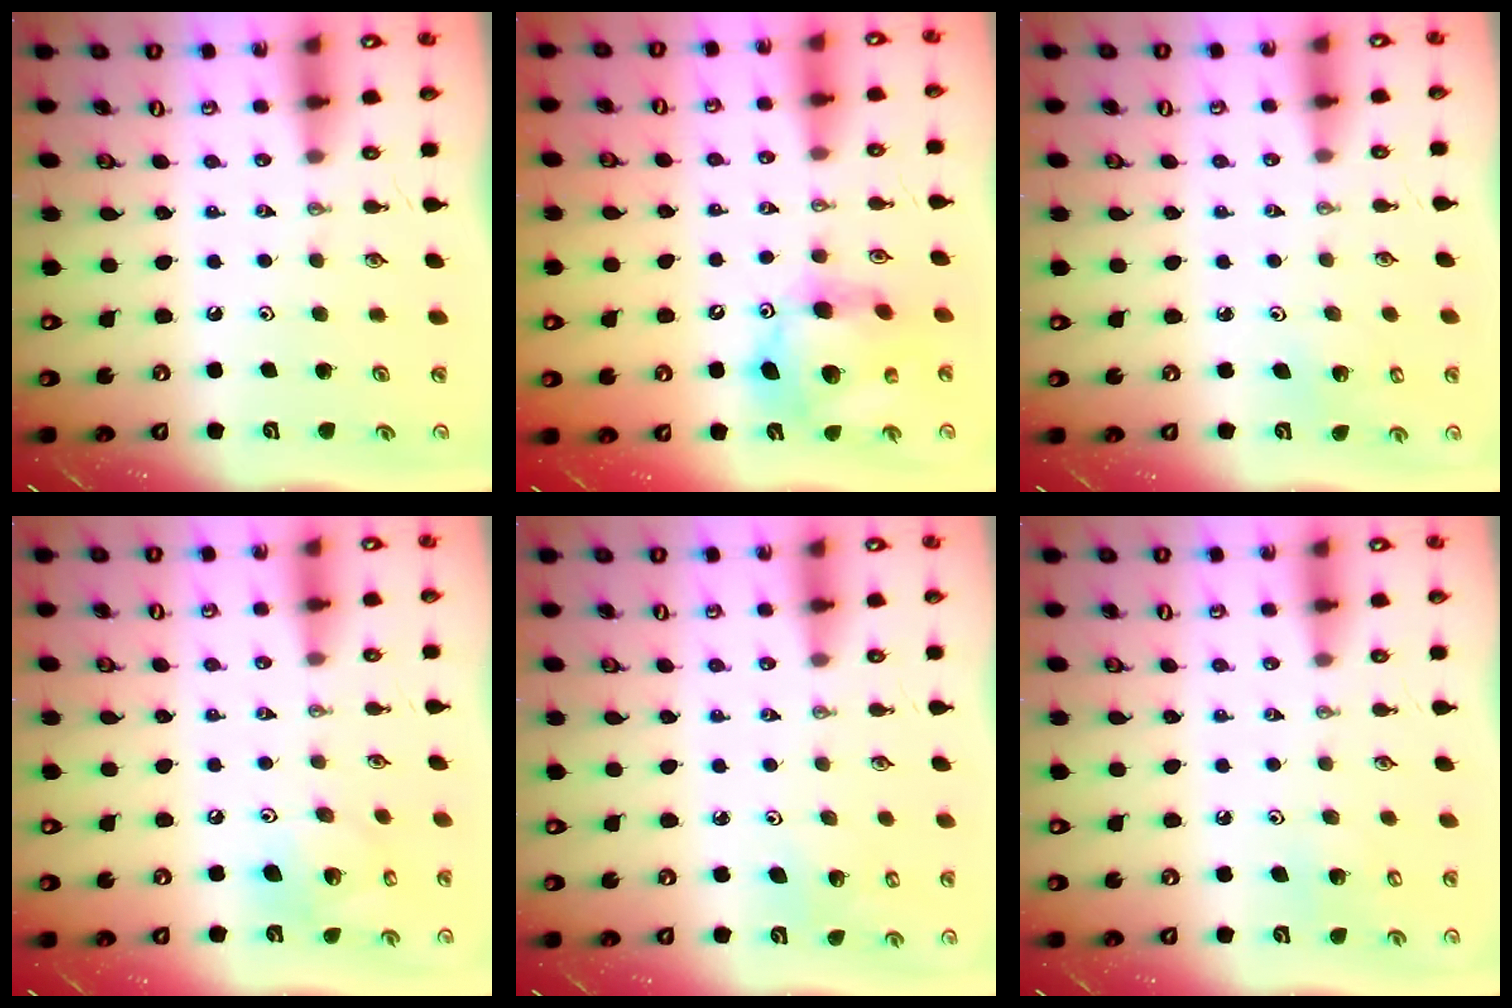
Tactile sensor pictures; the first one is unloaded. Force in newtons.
{"total": 14.5, "press": 14.4, "slide": 1.3}
{"total": 2.2, "press": 2.2, "slide": 0.2}
{"total": 12.0, "press": 11.8, "slide": 2.3}
{"total": 4.2, "press": 4.1, "slide": 0.9}
{"total": 4.5, "press": 4.5, "slide": 0.3}